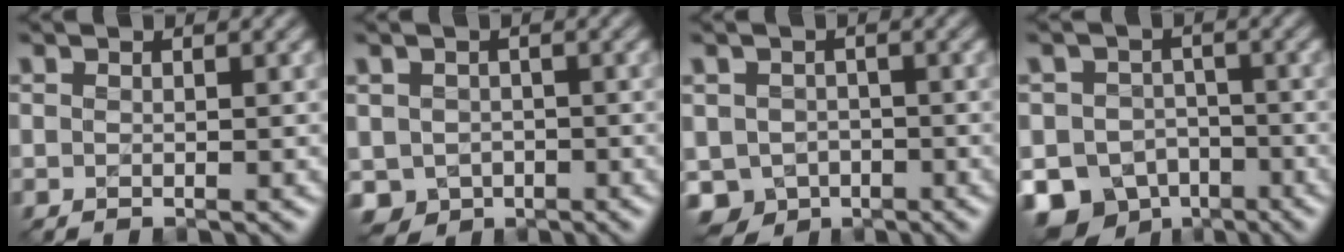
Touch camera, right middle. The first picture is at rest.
{"total": 3.2, "force": [-1.3, 2.8, 1.1], "torque": [-0.019, -0.006, -0.026]}
{"total": 4.7, "force": [-2.2, 3.8, 1.7], "torque": [-0.025, -0.009, -0.041]}
{"total": 8.2, "force": [-4.9, 6.2, 2.4], "torque": [-0.025, -0.014, -0.089]}